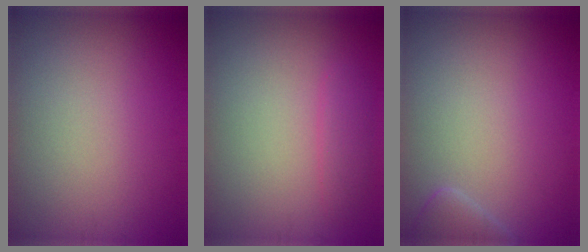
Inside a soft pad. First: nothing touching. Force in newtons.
{"total": 1.4, "press": 1.4, "slide": 0.1}
{"total": 1.6, "press": 1.6, "slide": 0.2}